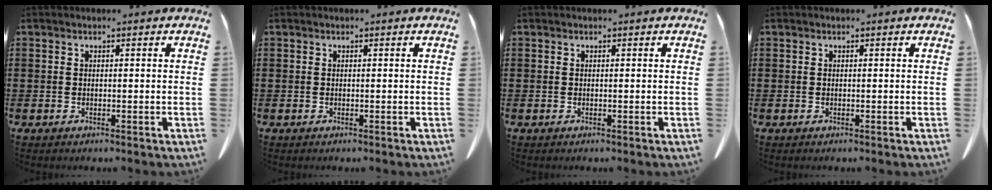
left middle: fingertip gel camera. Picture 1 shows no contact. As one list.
[{"total": 0.0}, {"total": 0.0}, {"total": 0.0}]